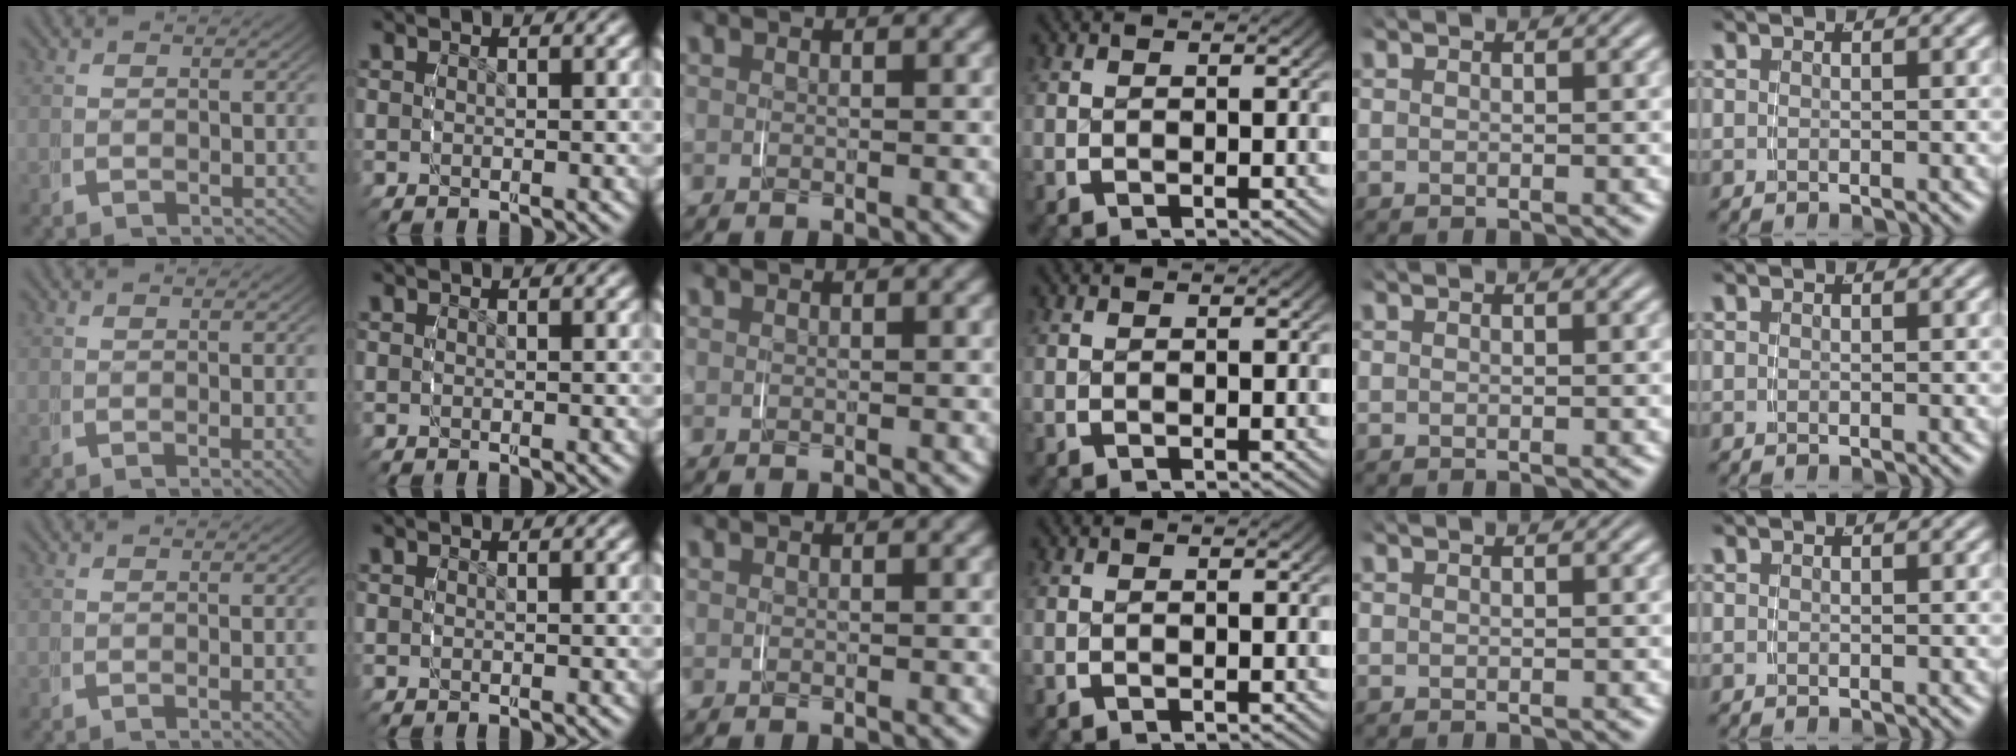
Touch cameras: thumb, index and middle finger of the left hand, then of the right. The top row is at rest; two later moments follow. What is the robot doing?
{"motion": "grasp_and_lifting", "object": "measuring cup"}